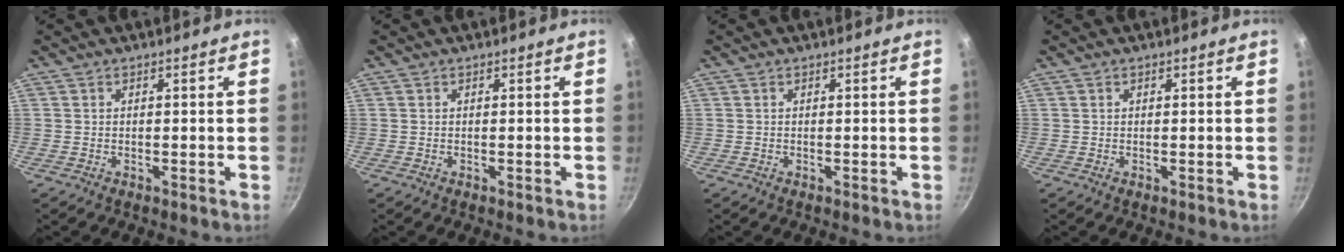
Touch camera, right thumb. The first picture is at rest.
{"total": 0.0}
{"total": 0.0}
{"total": 0.0}